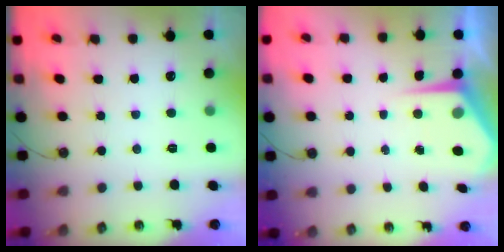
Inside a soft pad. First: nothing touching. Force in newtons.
{"total": 5.9, "press": 5.8, "slide": 0.5}